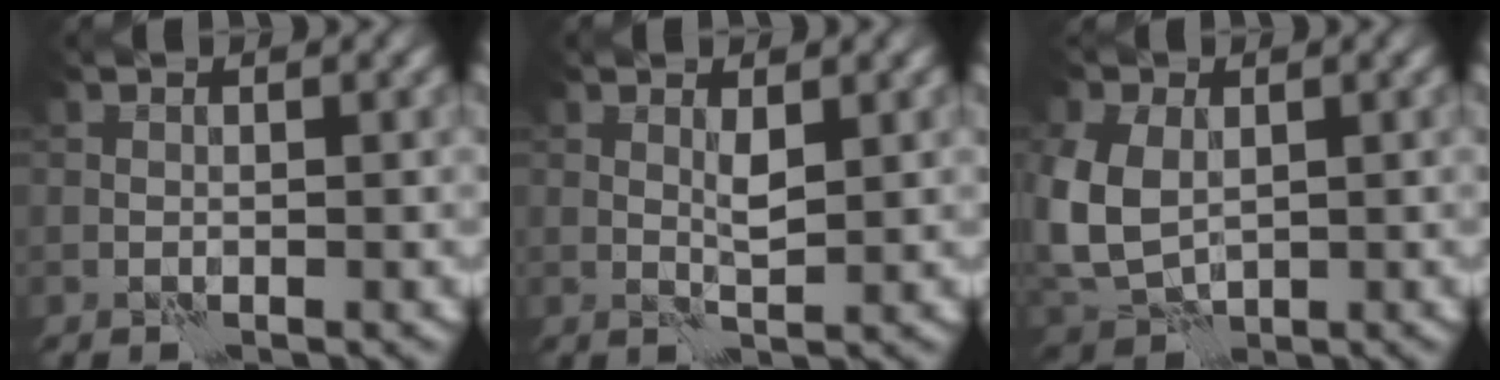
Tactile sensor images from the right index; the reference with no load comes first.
{"total": 1.3, "force": [0.6, 0.2, 1.2], "torque": [-0.027, 0.000, 0.011]}
{"total": 6.5, "force": [0.5, 4.8, 4.4], "torque": [-0.128, 0.000, 0.013]}